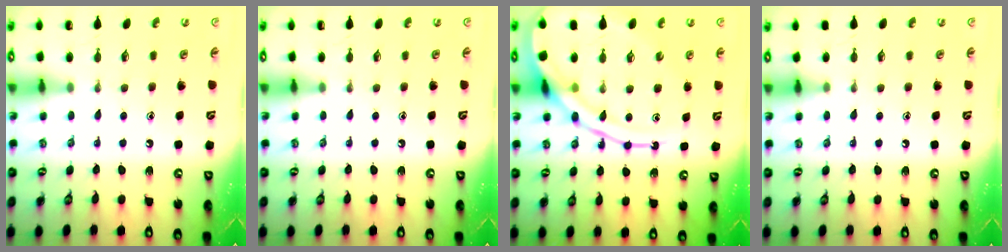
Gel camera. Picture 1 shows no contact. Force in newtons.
{"total": 0.0}
{"total": 16.5, "press": 16.4, "slide": 1.5}
{"total": 3.5, "press": 3.4, "slide": 0.7}